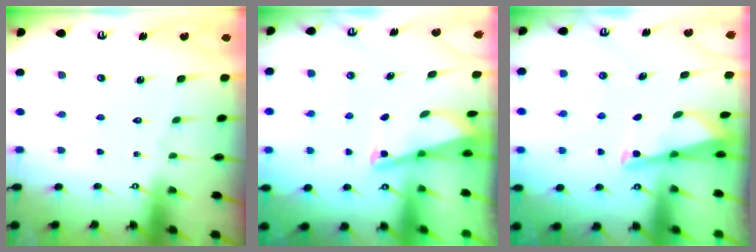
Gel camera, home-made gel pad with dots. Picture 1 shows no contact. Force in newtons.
{"total": 2.0, "press": 2.0, "slide": 0.4}
{"total": 2.7, "press": 2.7, "slide": 0.1}